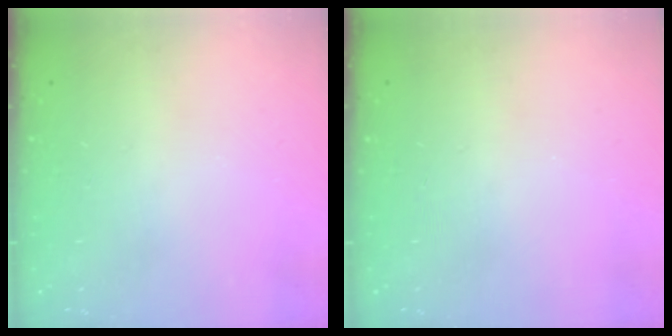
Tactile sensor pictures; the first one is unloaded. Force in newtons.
{"total": 0.0}